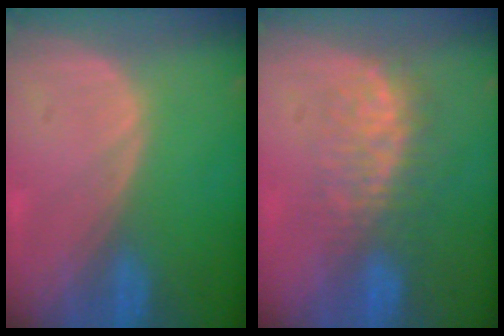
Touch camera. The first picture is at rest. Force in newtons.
{"total": 7.6, "press": 7.3, "slide": 1.9}